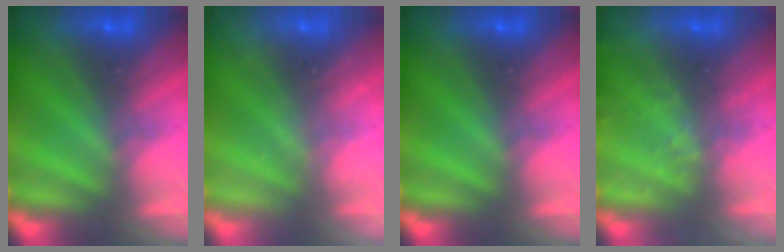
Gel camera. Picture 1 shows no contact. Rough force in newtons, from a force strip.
{"total": 2.1}
{"total": 0.0}
{"total": 2.5}